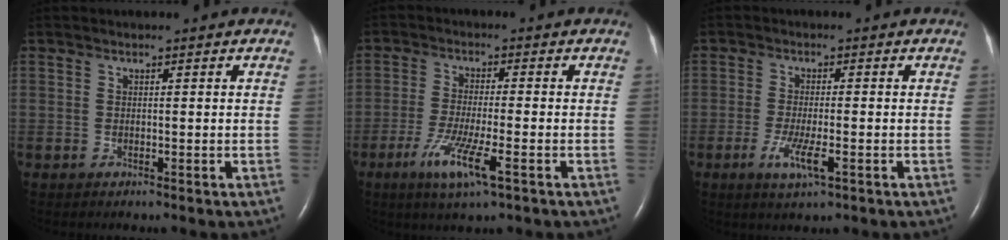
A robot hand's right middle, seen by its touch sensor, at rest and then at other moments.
{"total": 7.5, "force": [-3.7, 0.4, 6.5], "torque": [-0.133, -0.018, -0.065]}
{"total": 4.6, "force": [-2.0, 0.6, 4.1], "torque": [-0.087, -0.010, -0.034]}